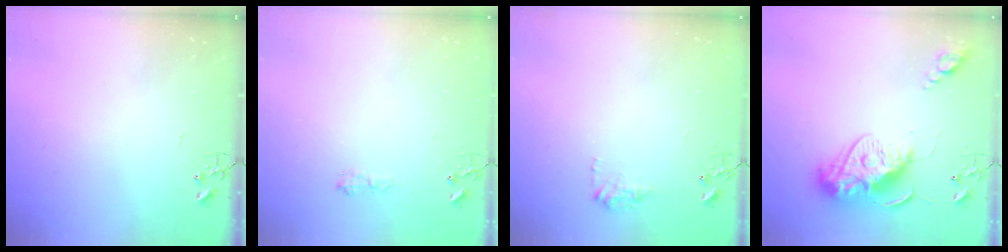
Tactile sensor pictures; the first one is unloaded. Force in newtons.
{"total": 5.8, "press": 5.8, "slide": 0.7}
{"total": 8.7, "press": 8.7, "slide": 0.4}
{"total": 15.8, "press": 15.7, "slide": 1.7}